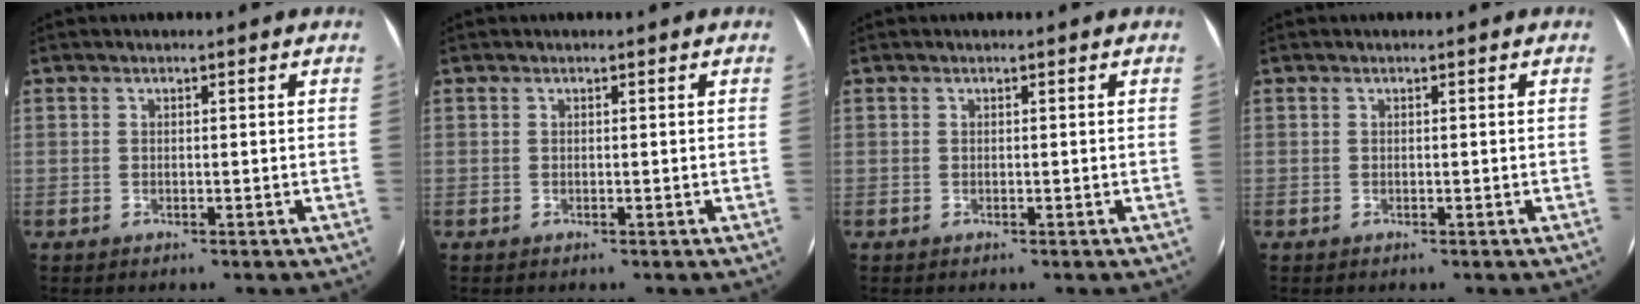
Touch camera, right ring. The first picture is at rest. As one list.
[{"total": 0.0}, {"total": 0.0}, {"total": 0.0}]